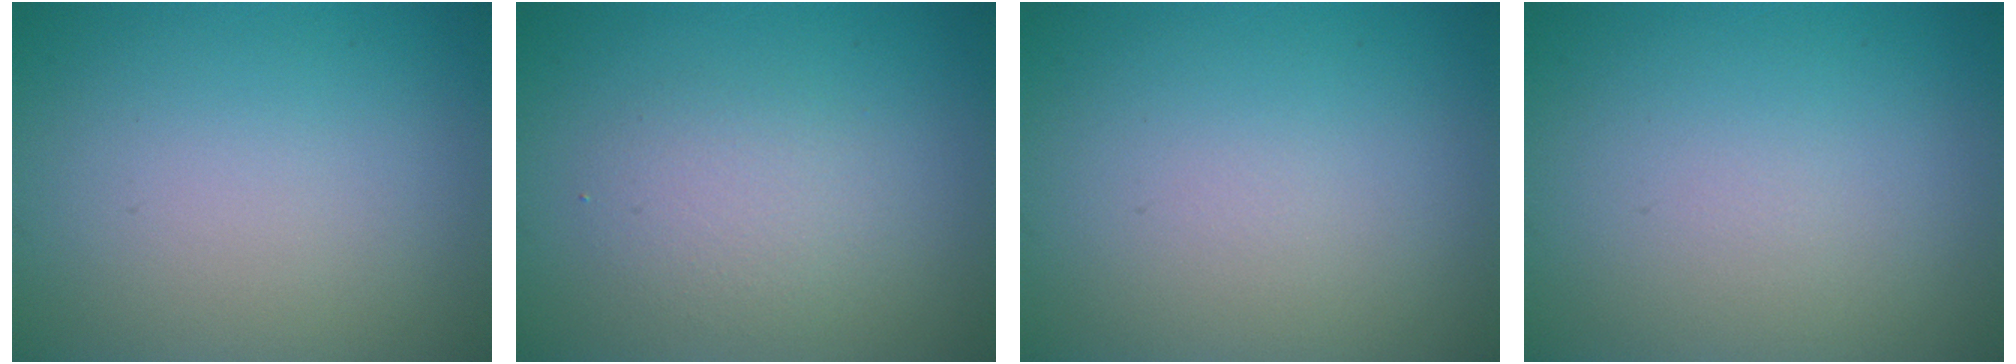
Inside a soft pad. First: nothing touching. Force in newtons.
{"total": 2.4, "press": 2.4, "slide": 0.4}
{"total": 0.0}
{"total": 0.0}